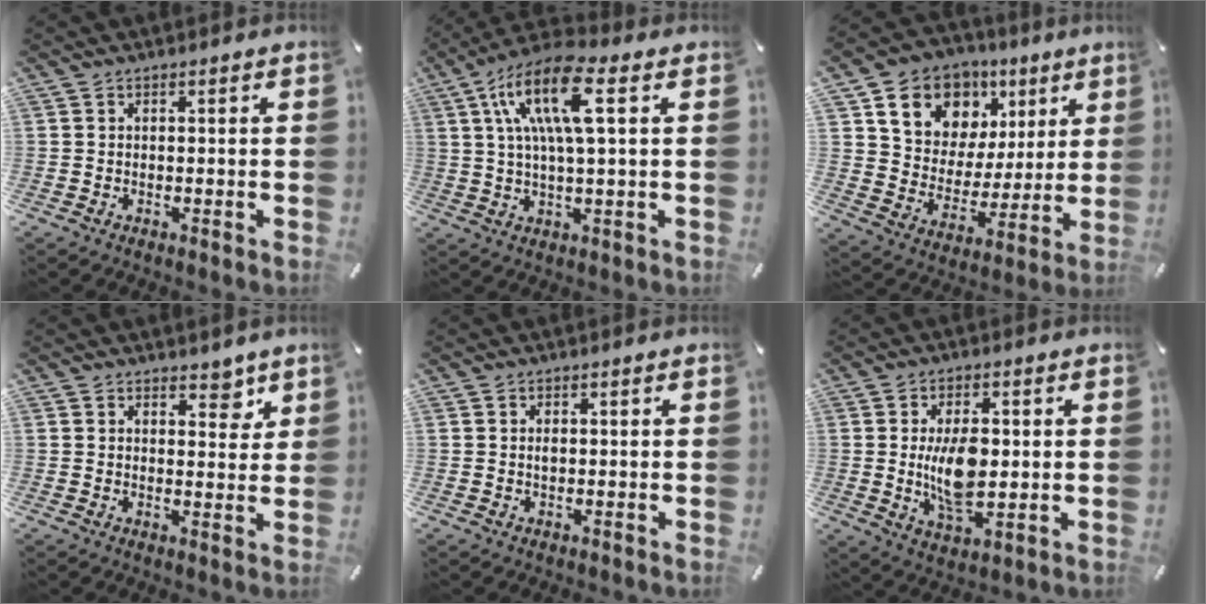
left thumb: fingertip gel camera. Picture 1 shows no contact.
{"total": 14.5, "force": [4.6, 4.2, 13.1], "torque": [-0.273, -0.001, 0.075]}
{"total": 14.6, "force": [7.8, 11.5, 4.6], "torque": [-0.081, -0.046, 0.146]}
{"total": 4.8, "force": [3.5, 2.9, 1.7], "torque": [0.005, -0.024, 0.054]}
{"total": 1.0, "force": [0.2, 0.6, 0.7], "torque": [-0.006, -0.002, 0.002]}
{"total": 10.6, "force": [0.5, 5.8, 8.9], "torque": [-0.170, -0.008, 0.002]}